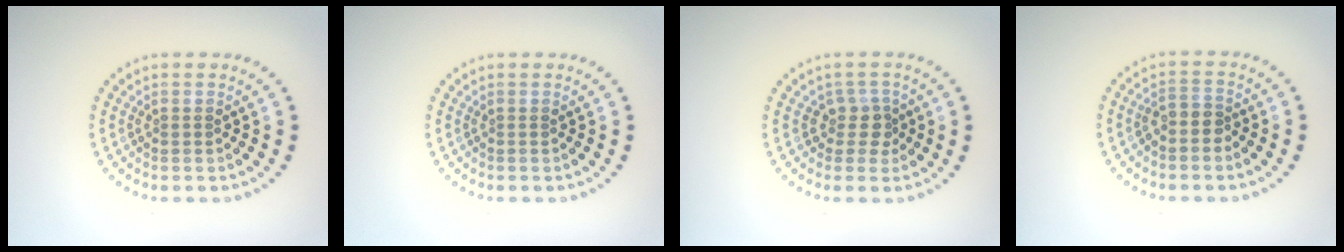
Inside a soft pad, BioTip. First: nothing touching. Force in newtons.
{"total": 0.0}
{"total": 2.1, "press": 1.6, "slide": 1.4}
{"total": 1.7, "press": 1.4, "slide": 0.9}